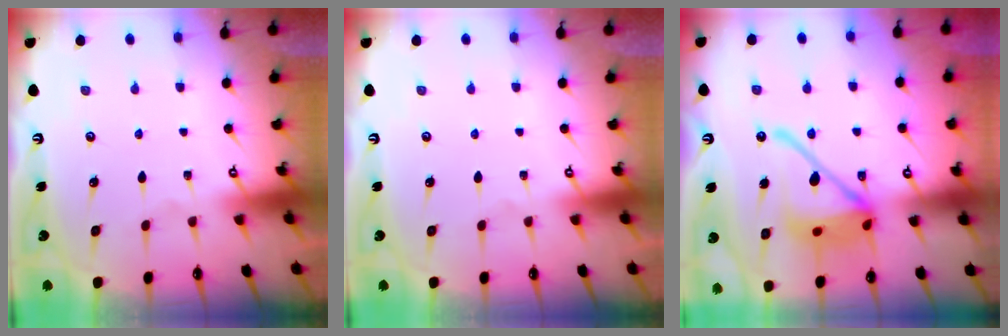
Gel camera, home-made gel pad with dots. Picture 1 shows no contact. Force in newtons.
{"total": 0.0}
{"total": 17.8, "press": 17.7, "slide": 2.0}